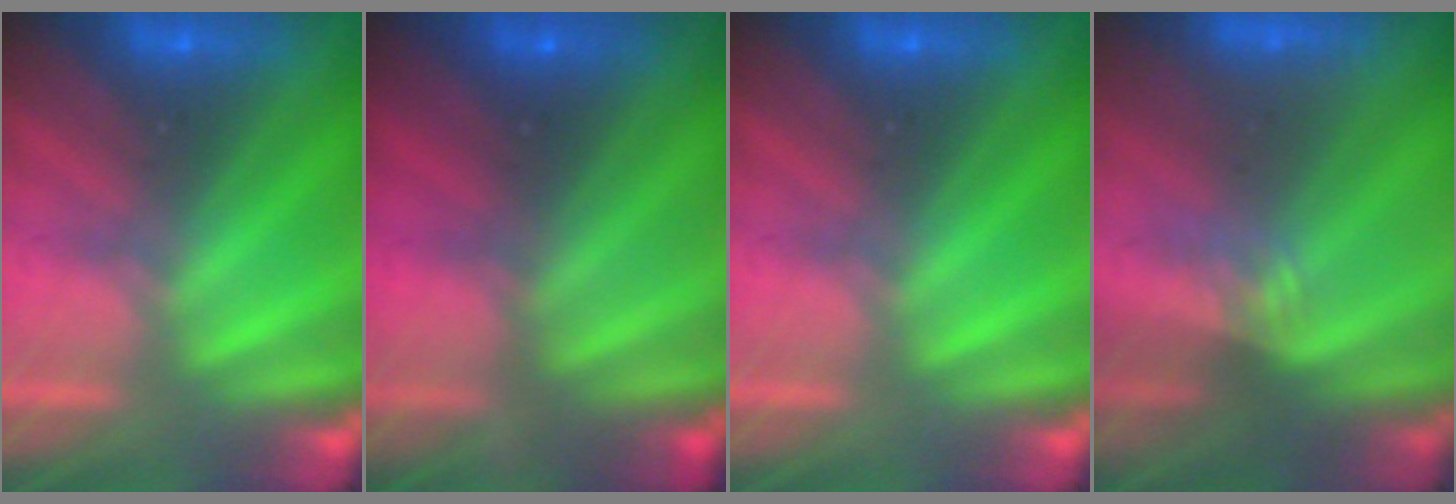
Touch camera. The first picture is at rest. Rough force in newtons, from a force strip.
{"total": 6.9}
{"total": 0.0}
{"total": 3.0}